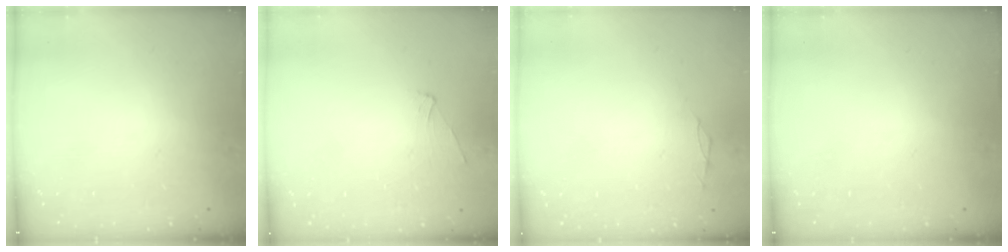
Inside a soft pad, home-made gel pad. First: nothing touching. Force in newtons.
{"total": 1.6, "press": 1.5, "slide": 0.5}
{"total": 0.0}
{"total": 0.0}